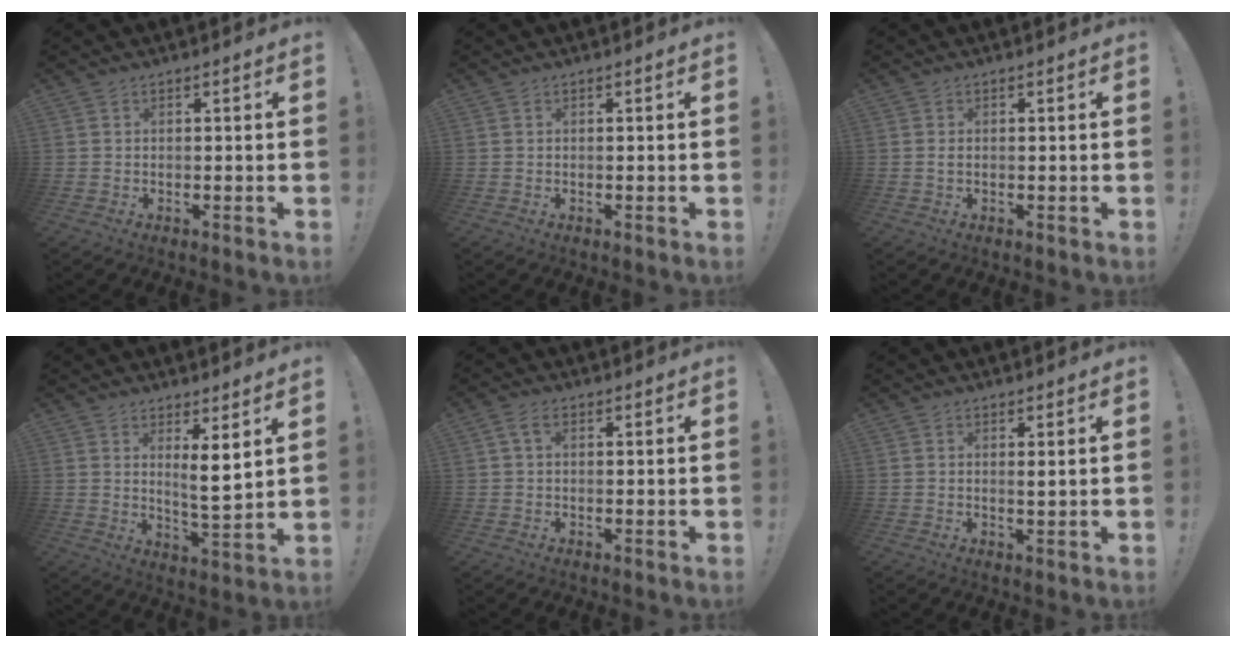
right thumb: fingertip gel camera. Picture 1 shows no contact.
{"total": 0.0}
{"total": 0.8, "force": [0.0, 0.3, 0.7], "torque": [-0.014, 0.003, -0.001]}
{"total": 7.0, "force": [3.5, 0.8, 6.0], "torque": [-0.084, -0.033, 0.057]}
{"total": 2.9, "force": [0.7, 1.6, 2.2], "torque": [-0.040, 0.006, 0.012]}
{"total": 1.2, "force": [0.6, -0.1, 1.1], "torque": [-0.008, -0.007, 0.006]}